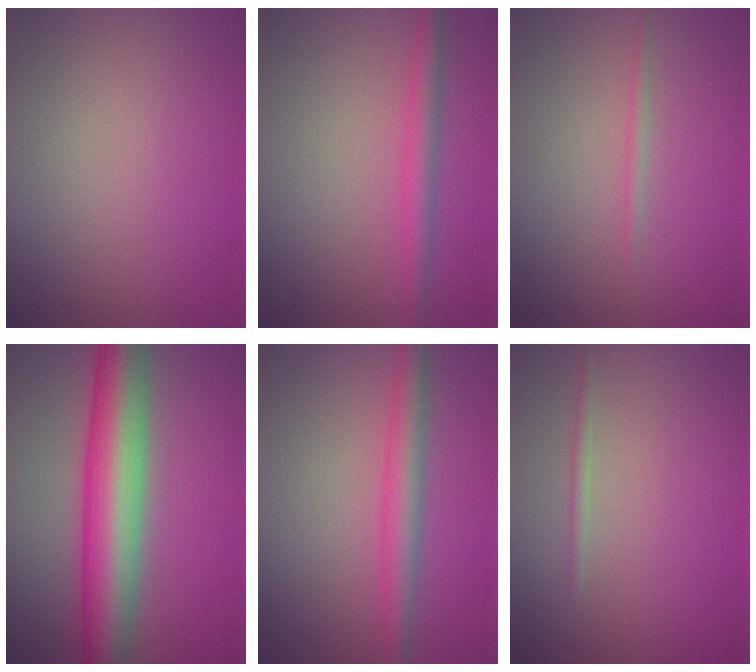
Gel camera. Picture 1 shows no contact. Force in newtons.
{"total": 2.4, "press": 2.4, "slide": 0.2}
{"total": 0.7, "press": 0.7, "slide": 0.1}
{"total": 9.6, "press": 9.6, "slide": 0.1}
{"total": 3.5, "press": 3.5, "slide": 0.1}
{"total": 0.8, "press": 0.7, "slide": 0.1}